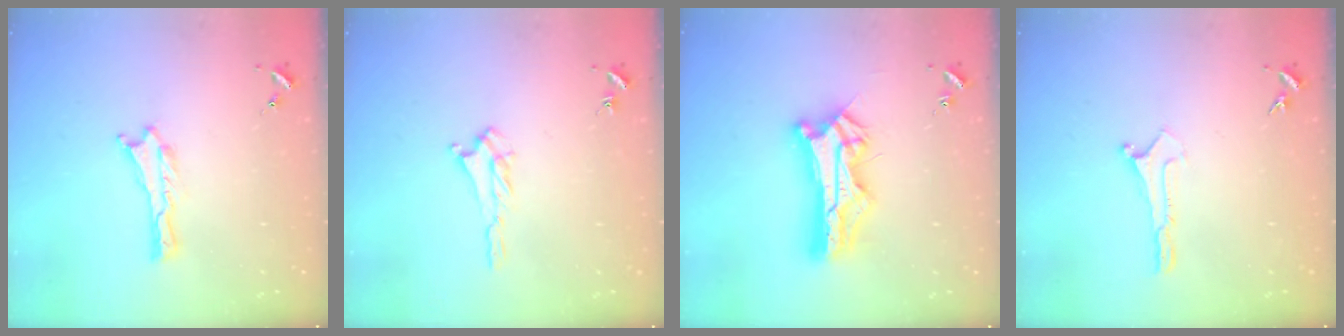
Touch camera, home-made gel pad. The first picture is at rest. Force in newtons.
{"total": 2.0, "press": 2.0, "slide": 0.5}
{"total": 11.6, "press": 11.6, "slide": 1.0}
{"total": 0.0}